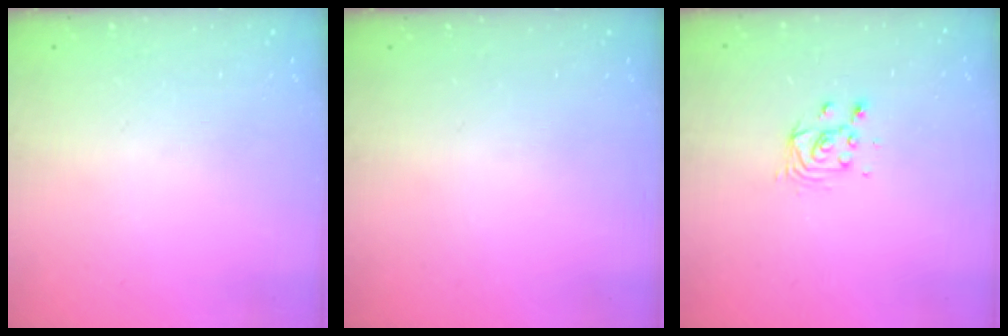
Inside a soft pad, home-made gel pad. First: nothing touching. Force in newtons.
{"total": 0.0}
{"total": 3.9, "press": 3.9, "slide": 0.3}